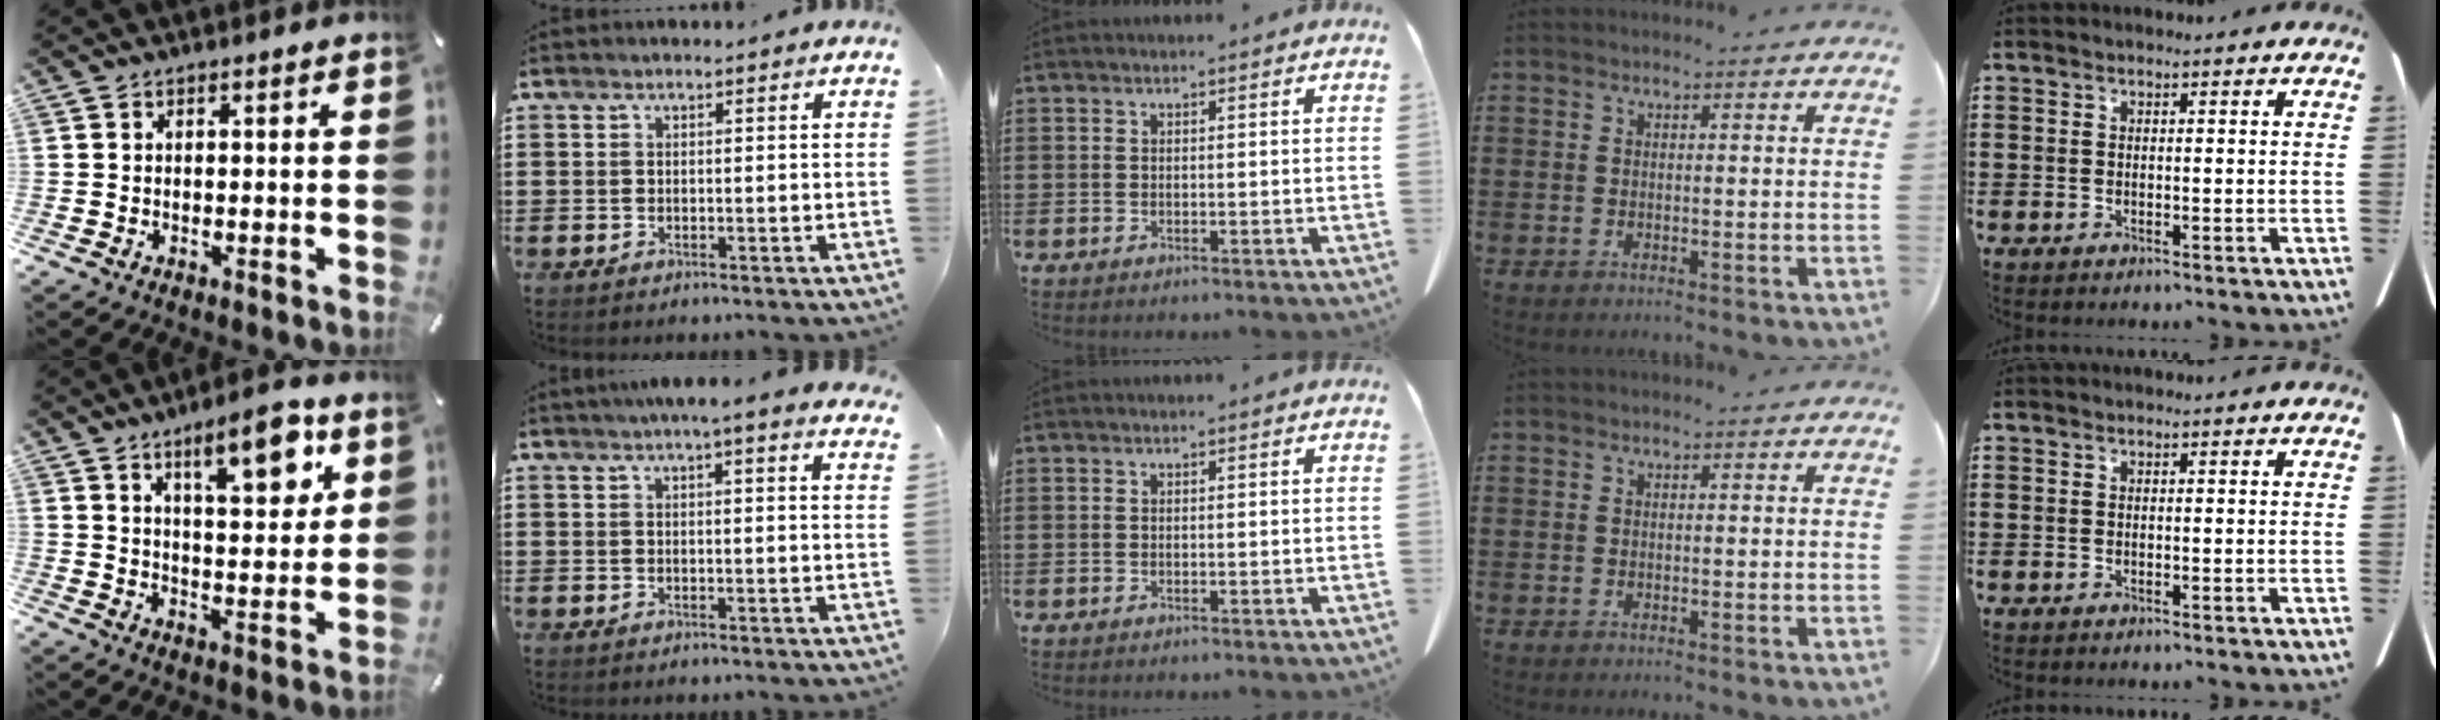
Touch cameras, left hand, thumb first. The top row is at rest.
{"thumb": {"total": 12.1, "force": [7.1, 4.3, 8.8], "torque": [-0.112, -0.042, 0.112]}, "index": {"total": 3.5, "force": [2.9, -0.5, 2.0], "torque": [-0.046, -0.003, 0.052]}}